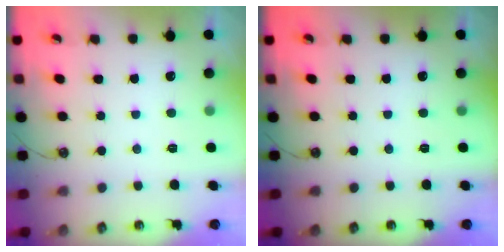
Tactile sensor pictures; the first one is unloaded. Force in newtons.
{"total": 0.0}